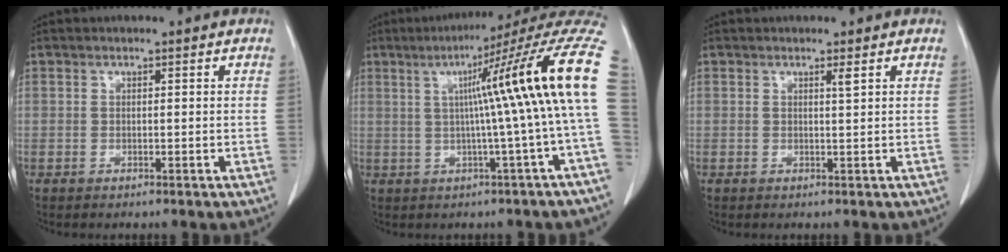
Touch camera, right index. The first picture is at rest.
{"total": 16.5, "force": [2.6, -2.2, 16.1], "torque": [-0.194, 0.031, 0.025]}
{"total": 0.9, "force": [0.5, -0.2, 0.7], "torque": [-0.019, -0.006, 0.011]}